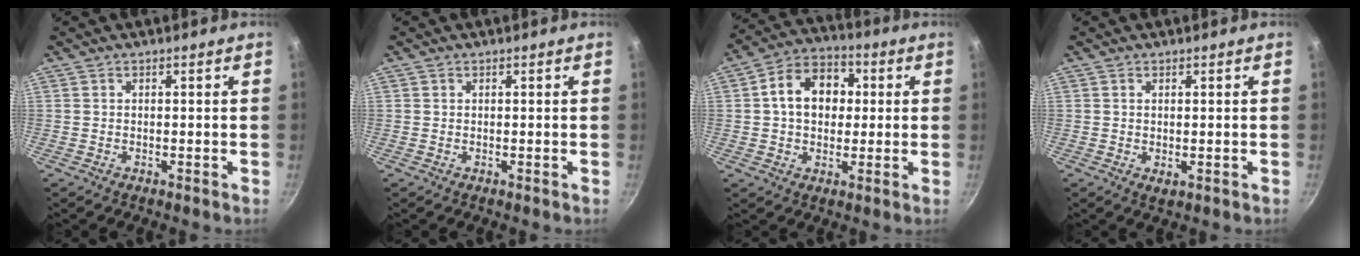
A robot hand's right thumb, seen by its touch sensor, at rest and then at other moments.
{"total": 0.0}
{"total": 11.9, "force": [1.6, 8.9, 7.7], "torque": [-0.088, 0.022, 0.009]}
{"total": 1.5, "force": [0.2, 0.7, 1.3], "torque": [-0.021, -0.005, 0.003]}